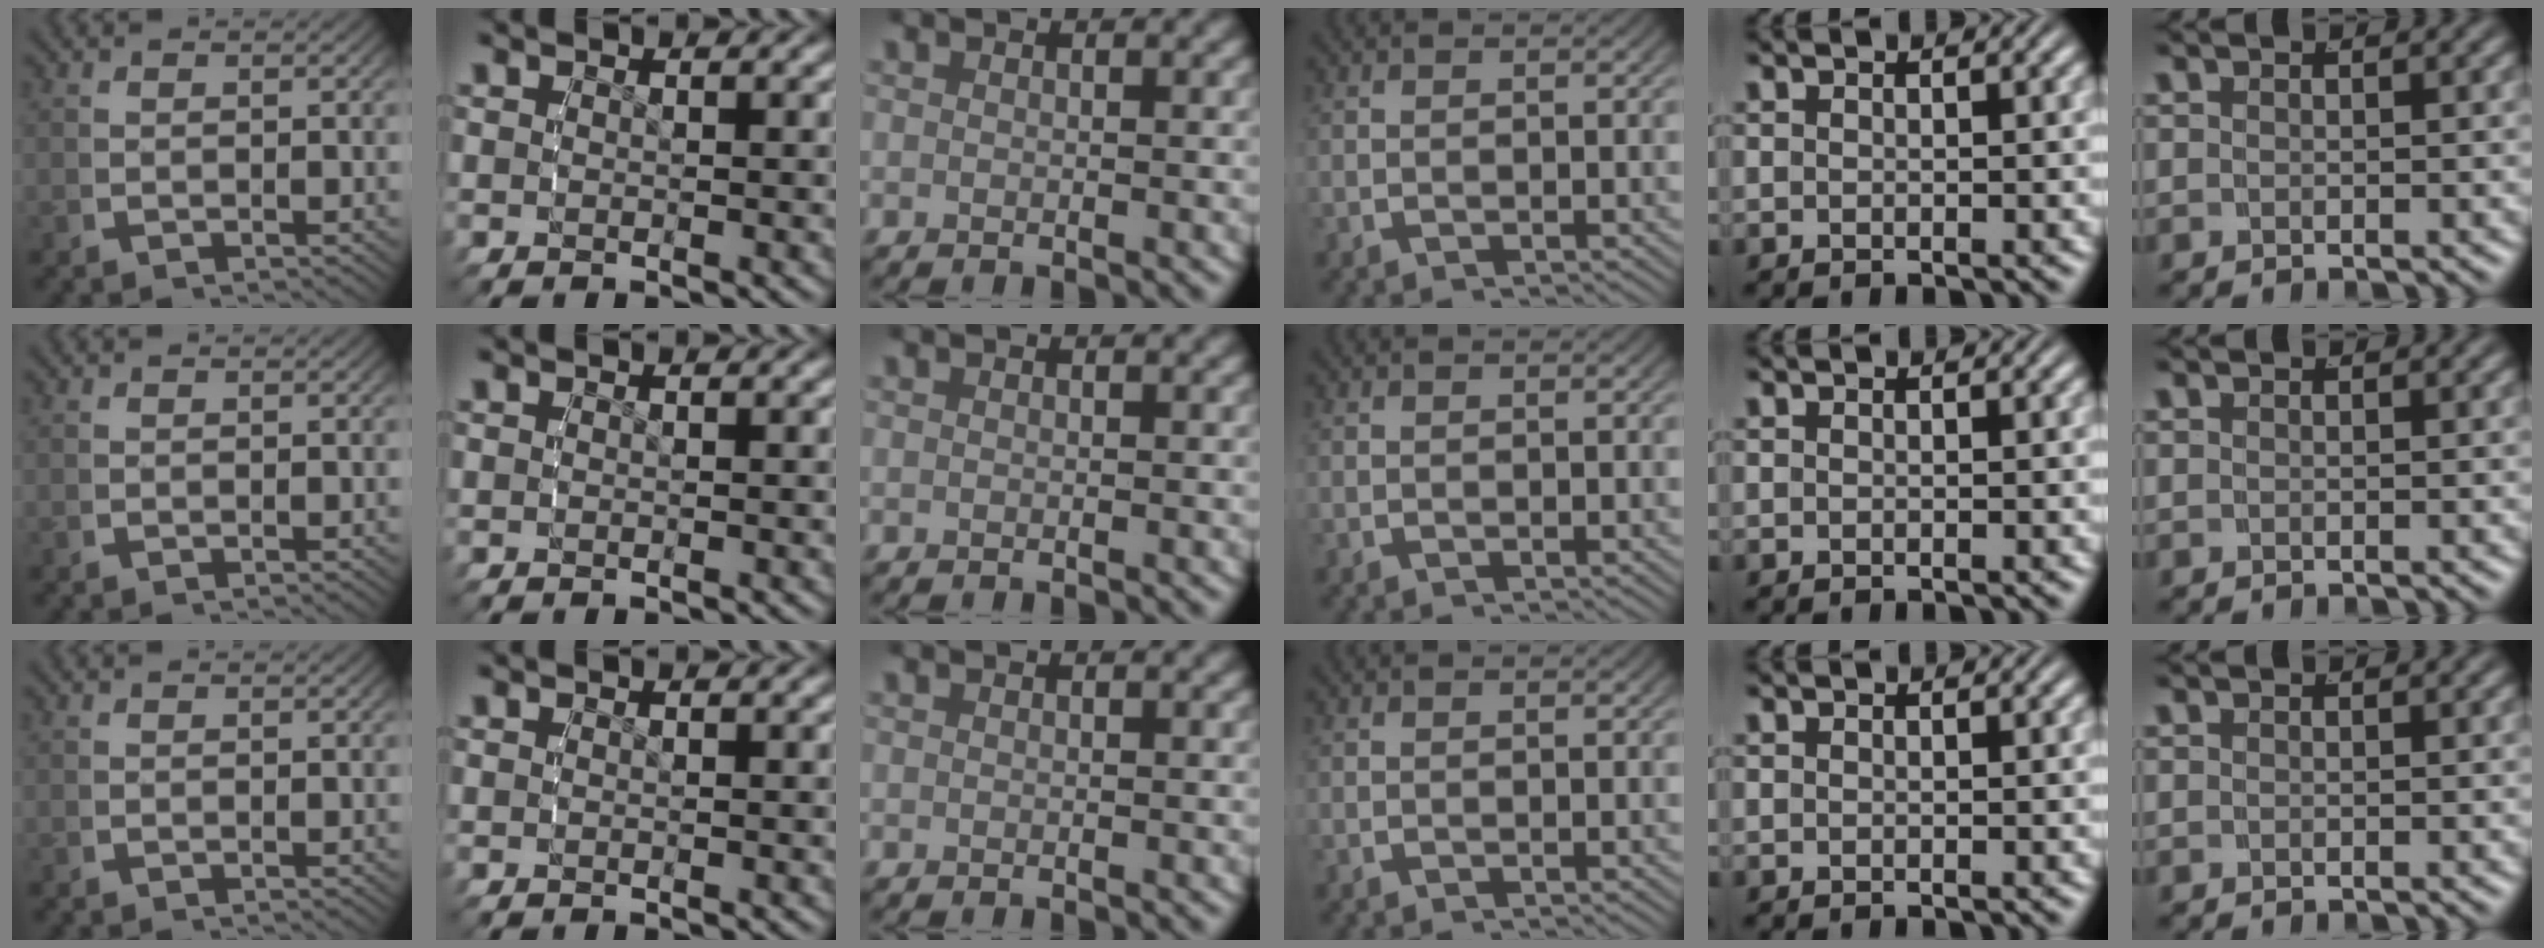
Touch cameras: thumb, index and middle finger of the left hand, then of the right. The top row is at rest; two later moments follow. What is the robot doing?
{"motion": "reach", "object": "markers"}